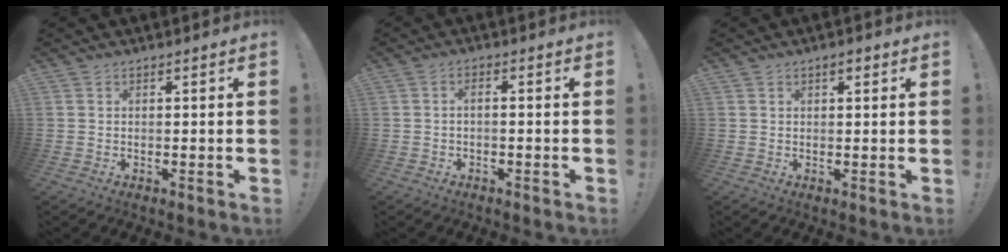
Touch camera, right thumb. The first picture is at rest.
{"total": 2.1, "force": [-1.3, 0.1, 1.7], "torque": [-0.029, 0.005, -0.024]}
{"total": 1.7, "force": [0.9, 0.8, 1.2], "torque": [-0.016, 0.000, 0.012]}